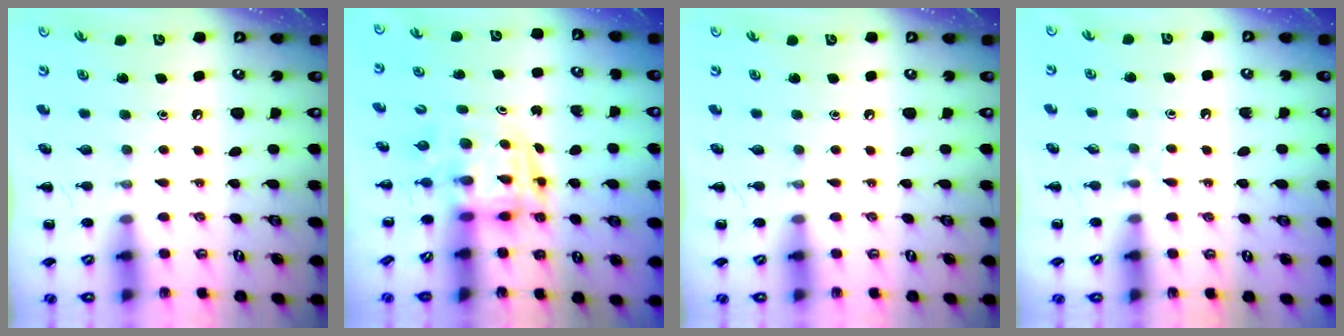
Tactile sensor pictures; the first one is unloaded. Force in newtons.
{"total": 3.9, "press": 3.8, "slide": 0.7}
{"total": 0.0}
{"total": 2.5, "press": 2.2, "slide": 1.1}